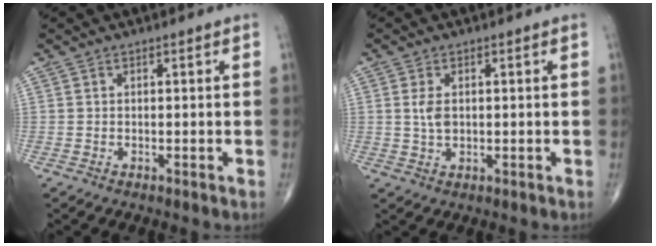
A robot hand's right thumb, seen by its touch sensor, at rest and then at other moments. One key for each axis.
{"total": 3.1, "fx": 0.4, "fy": 1.9, "fz": 2.5, "tx": -0.046, "ty": -0.004, "tz": 0.009}